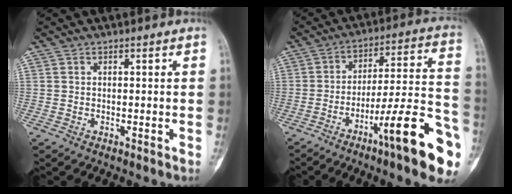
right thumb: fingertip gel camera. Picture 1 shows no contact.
{"total": 18.6, "force": [-9.4, 2.6, 15.8], "torque": [-0.218, 0.060, -0.141]}